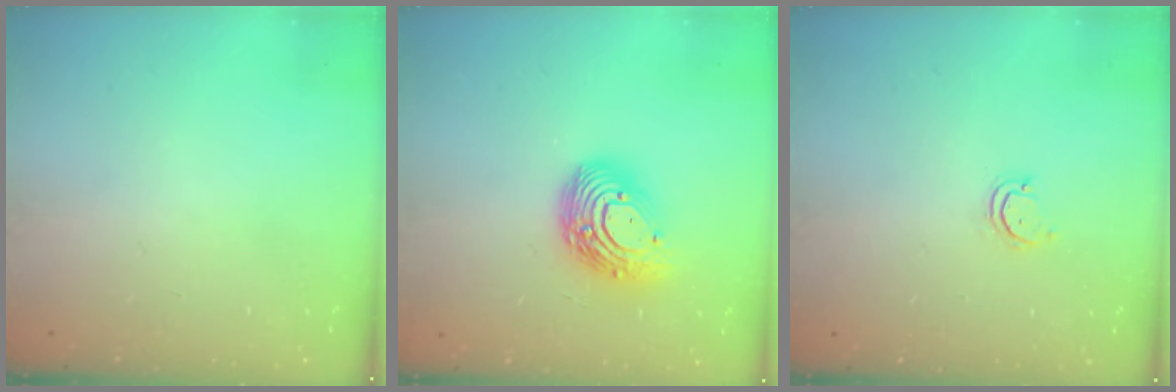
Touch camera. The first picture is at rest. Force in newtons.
{"total": 15.3, "press": 15.3, "slide": 1.2}
{"total": 2.9, "press": 2.9, "slide": 0.3}